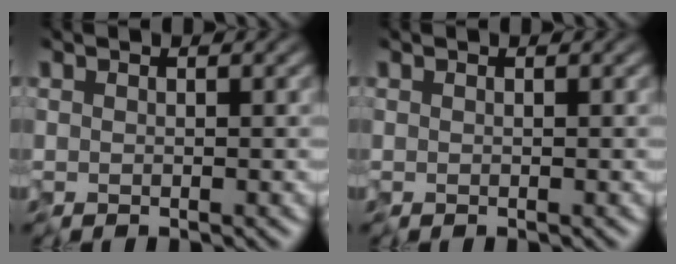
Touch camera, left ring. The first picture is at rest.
{"total": 0.0}